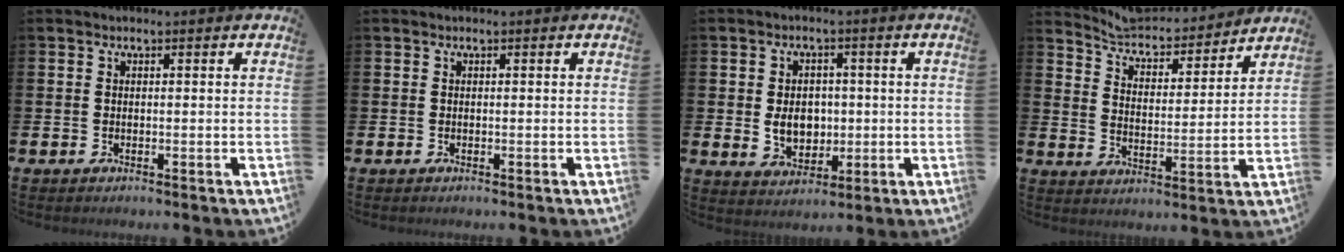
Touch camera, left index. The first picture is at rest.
{"total": 0.0}
{"total": 4.8, "force": [-0.2, 3.9, 2.9], "torque": [-0.050, 0.005, -0.010]}
{"total": 6.5, "force": [6.3, 1.3, 0.9], "torque": [-0.056, -0.055, 0.107]}